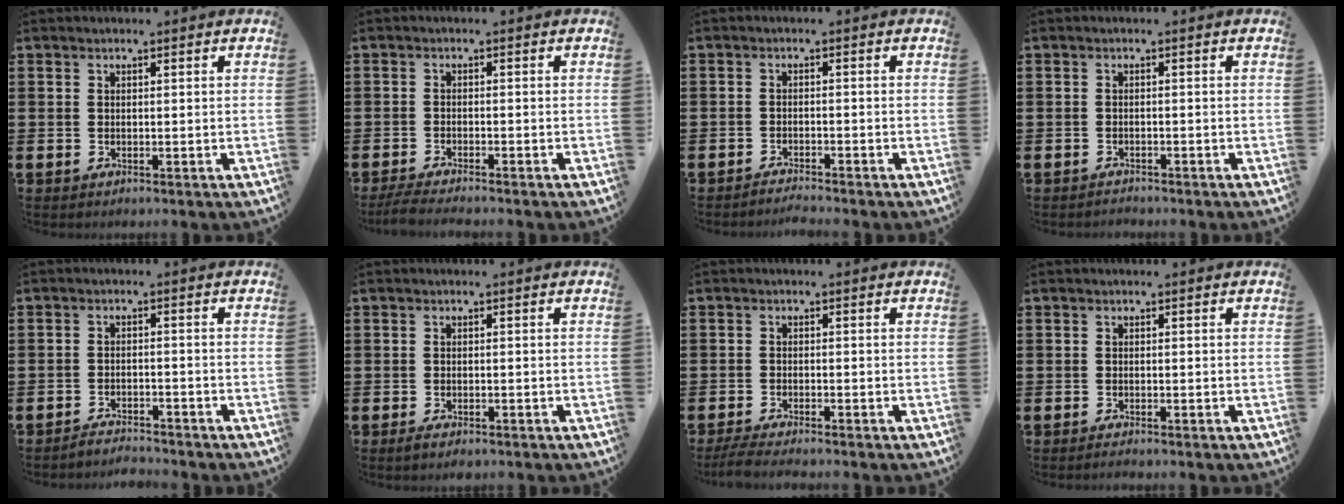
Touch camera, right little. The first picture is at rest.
{"total": 1.9, "force": [-1.7, 0.0, 0.9], "torque": [-0.013, 0.004, -0.033]}
{"total": 1.5, "force": [-1.5, -0.2, 0.0], "torque": [-0.002, 0.003, -0.030]}
{"total": 0.8, "force": [-0.8, 0.1, -0.1], "torque": [-0.002, 0.001, -0.017]}
{"total": 2.3, "force": [-2.3, 0.0, -0.2], "torque": [-0.003, 0.003, -0.050]}
{"total": 1.0, "force": [-0.7, 0.3, 0.6], "torque": [-0.004, -0.004, -0.017]}
{"total": 1.9, "force": [-1.6, 0.0, 0.9], "torque": [-0.014, 0.004, -0.031]}
{"total": 0.6, "force": [-0.5, 0.0, 0.3], "torque": [-0.006, -0.003, -0.010]}